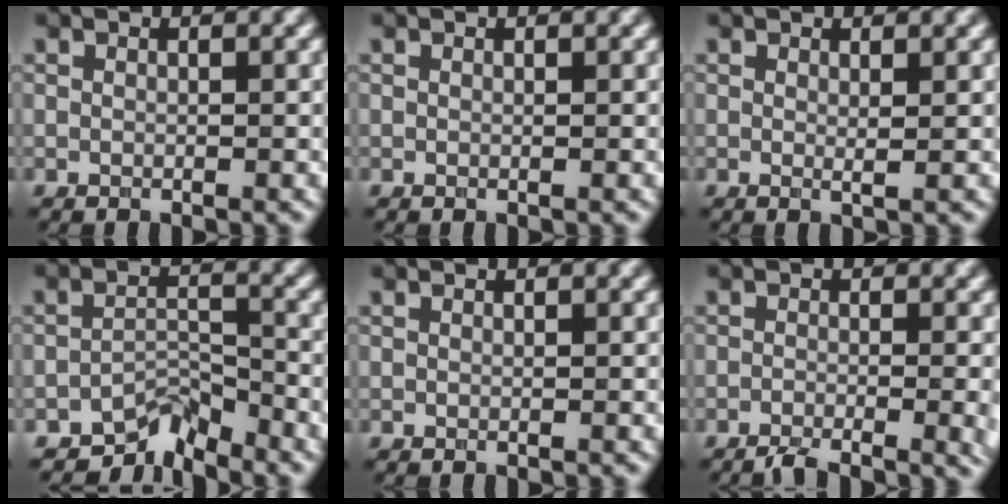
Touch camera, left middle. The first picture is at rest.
{"total": 0.0}
{"total": 0.7, "force": [0.2, 0.0, 0.7], "torque": [-0.011, -0.005, 0.002]}
{"total": 3.6, "force": [-3.3, 1.1, 1.1], "torque": [-0.013, 0.007, -0.063]}
{"total": 0.0}
{"total": 4.6, "force": [-2.4, 1.4, 3.7], "torque": [-0.047, -0.009, -0.042]}